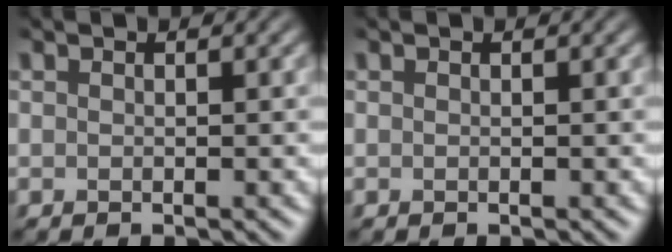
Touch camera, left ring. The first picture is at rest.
{"total": 0.0}